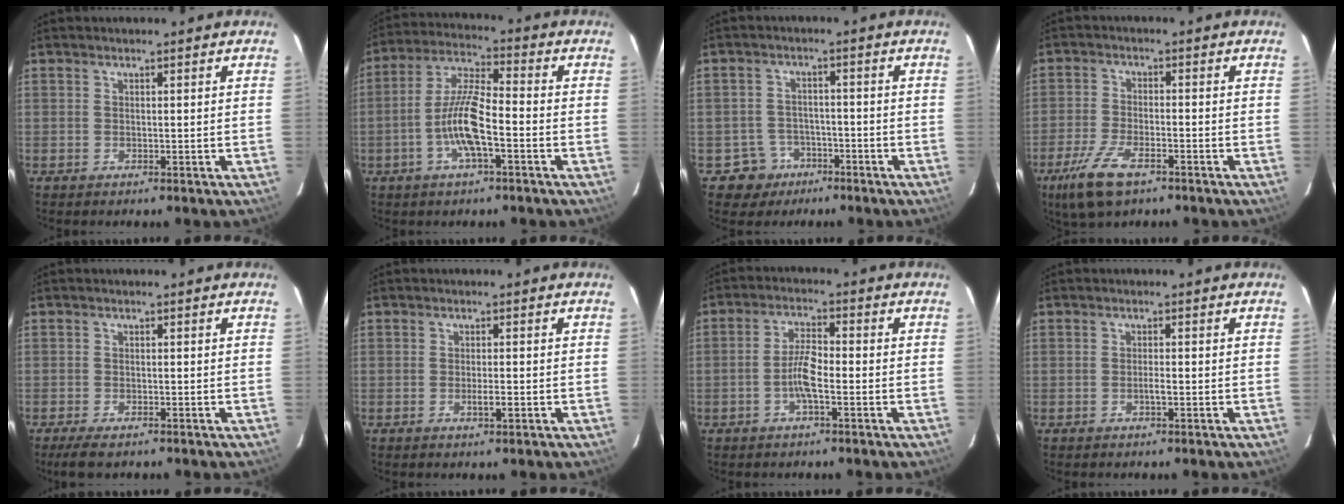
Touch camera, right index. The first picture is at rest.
{"total": 9.9, "force": [-3.0, 1.9, 9.2], "torque": [-0.187, 0.010, -0.059]}
{"total": 5.0, "force": [-2.5, 4.3, -0.3], "torque": [0.009, 0.013, -0.034]}
{"total": 7.7, "force": [-4.8, 2.3, 5.6], "torque": [-0.122, -0.015, -0.082]}
{"total": 3.2, "force": [-2.3, 1.0, 2.0], "torque": [-0.041, -0.009, -0.033]}
{"total": 1.9, "force": [-0.7, 0.2, 1.8], "torque": [-0.032, -0.002, -0.011]}
{"total": 5.2, "force": [-1.5, 1.0, 4.8], "torque": [-0.098, 0.008, -0.032]}
{"total": 1.3, "force": [-0.5, 0.1, 1.2], "torque": [-0.024, 0.001, -0.010]}